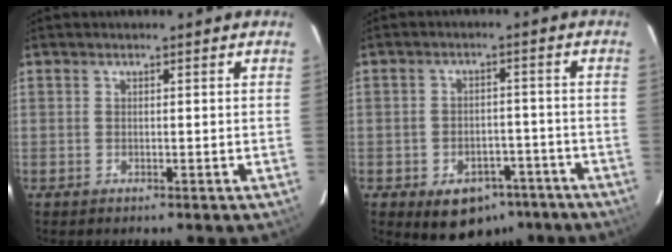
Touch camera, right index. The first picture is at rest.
{"total": 10.0, "force": [-6.2, 6.8, 4.1], "torque": [-0.076, 0.024, -0.060]}